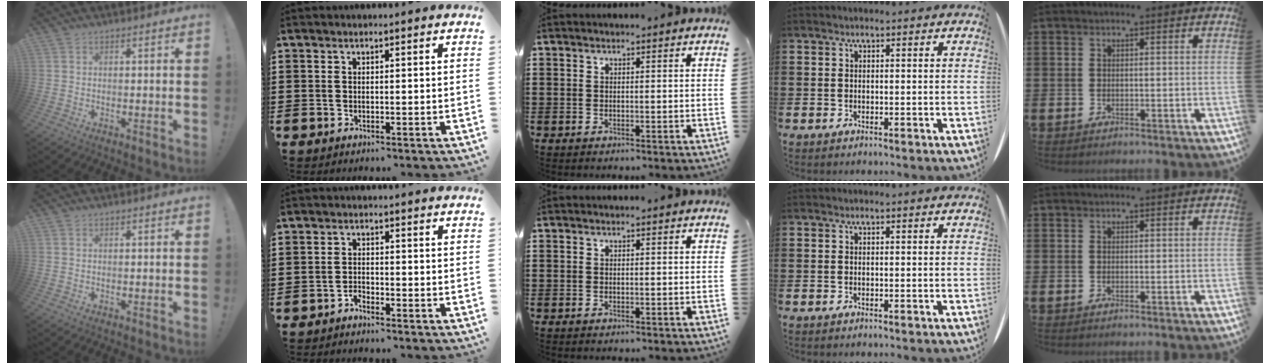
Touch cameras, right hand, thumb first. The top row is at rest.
{"index": {"total": 1.6, "force": [-1.5, 0.4, 0.2], "torque": [-0.009, 0.003, -0.032]}}